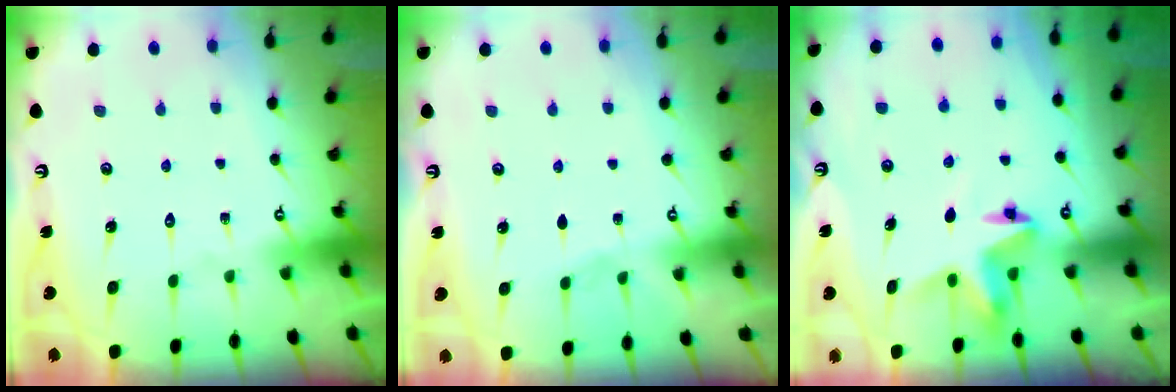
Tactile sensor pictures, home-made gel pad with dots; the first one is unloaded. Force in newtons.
{"total": 2.1, "press": 2.1, "slide": 0.4}
{"total": 5.1, "press": 5.1, "slide": 0.2}